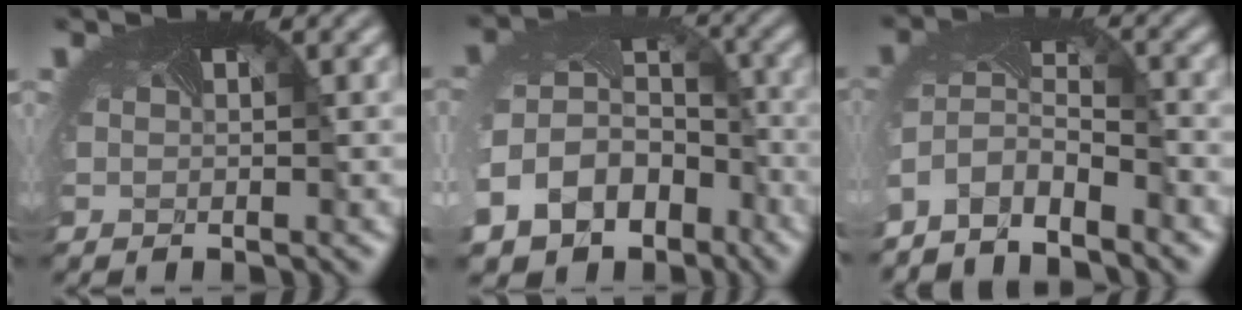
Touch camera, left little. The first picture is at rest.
{"total": 13.5, "force": [-7.2, 10.3, 5.0], "torque": [-0.145, -0.063, -0.096]}
{"total": 4.5, "force": [-4.0, 1.2, 1.6], "torque": [-0.055, -0.021, -0.076]}